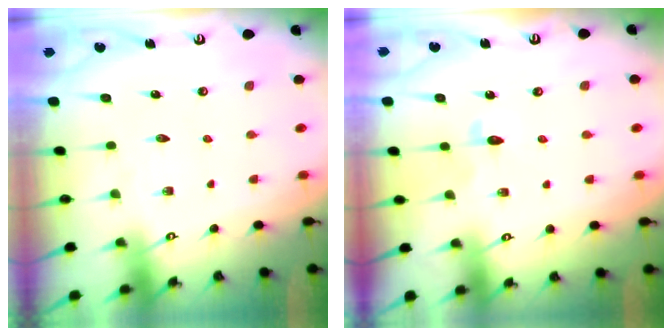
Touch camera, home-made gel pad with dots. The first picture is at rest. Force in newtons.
{"total": 3.1, "press": 3.0, "slide": 0.7}